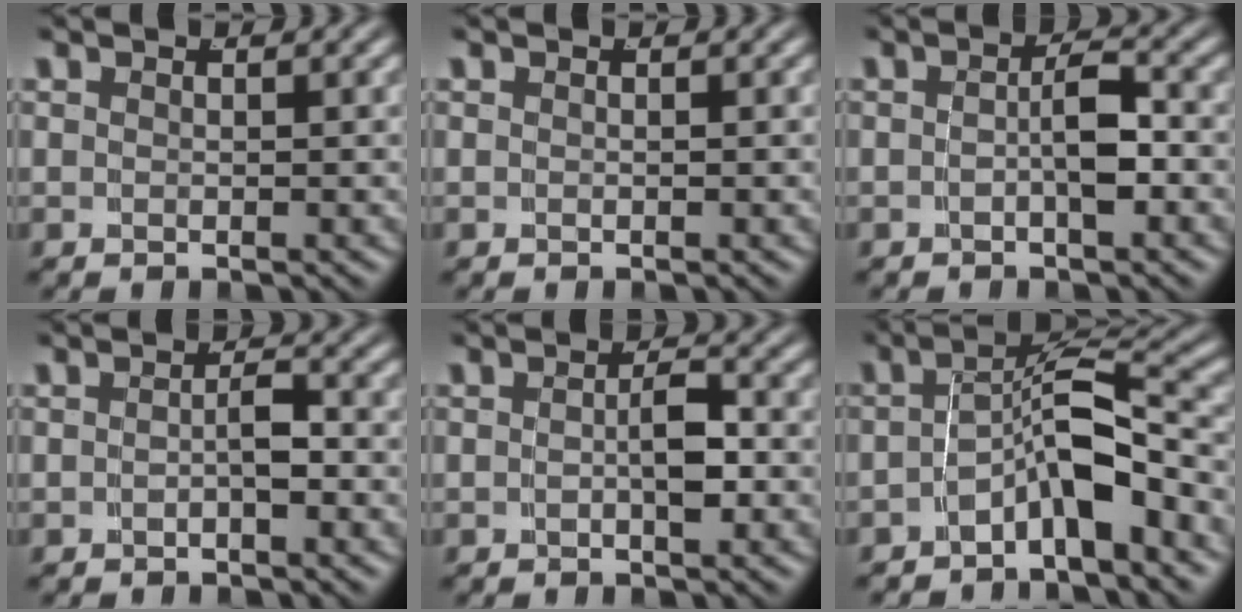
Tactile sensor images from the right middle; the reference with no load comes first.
{"total": 0.0}
{"total": 2.2, "force": [-0.8, 0.2, 2.0], "torque": [-0.031, -0.006, -0.008]}
{"total": 1.4, "force": [-0.9, 0.1, 1.1], "torque": [-0.014, -0.004, -0.011]}
{"total": 1.9, "force": [-0.6, 0.4, 1.8], "torque": [-0.024, -0.005, -0.005]}
{"total": 5.5, "force": [-2.9, 1.9, 4.3], "torque": [-0.062, -0.004, -0.043]}